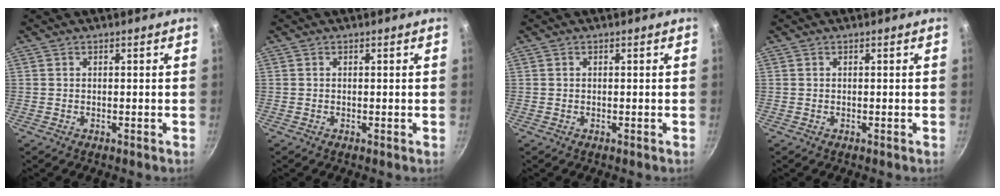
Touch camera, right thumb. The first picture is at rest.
{"total": 0.0}
{"total": 0.0}
{"total": 0.0}